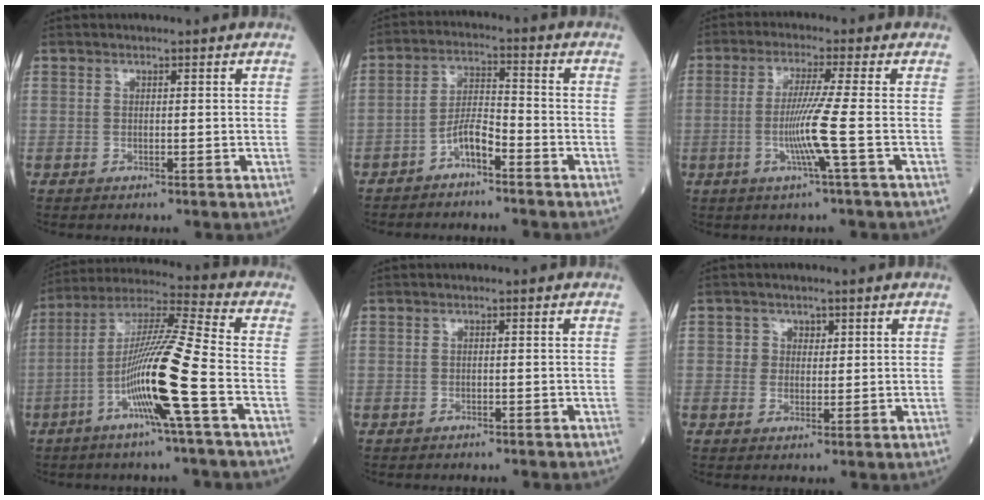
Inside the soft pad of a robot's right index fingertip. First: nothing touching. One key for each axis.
{"total": 4.7, "fx": -3.3, "fy": 1.0, "fz": 3.1, "tx": -0.063, "ty": 0.013, "tz": -0.062}
{"total": 6.9, "fx": -1.6, "fy": -1.9, "fz": 6.4, "tx": -0.129, "ty": -0.012, "tz": -0.034}
{"total": 14.0, "fx": -4.7, "fy": -1.3, "fz": 13.1, "tx": -0.252, "ty": 0.001, "tz": -0.096}
{"total": 2.3, "fx": -2.1, "fy": 0.4, "fz": 0.8, "tx": -0.015, "ty": -0.003, "tz": -0.023}
{"total": 2.2, "fx": 0.7, "fy": 2.1, "fz": 0.1, "tx": 0.008, "ty": 0.001, "tz": 0.006}